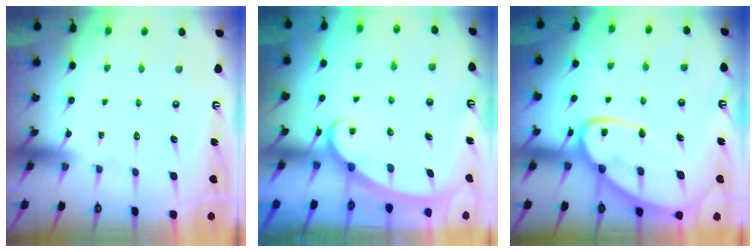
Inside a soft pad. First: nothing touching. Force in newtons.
{"total": 2.6, "press": 2.6, "slide": 0.3}
{"total": 12.3, "press": 12.3, "slide": 1.2}